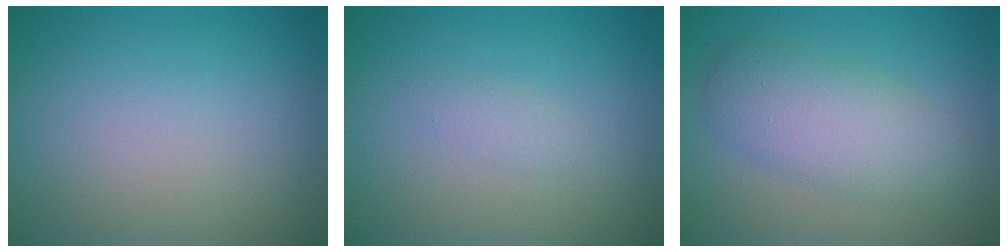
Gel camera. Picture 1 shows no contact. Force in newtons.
{"total": 0.9, "press": 0.9, "slide": 0.0}
{"total": 4.7, "press": 4.7, "slide": 0.2}